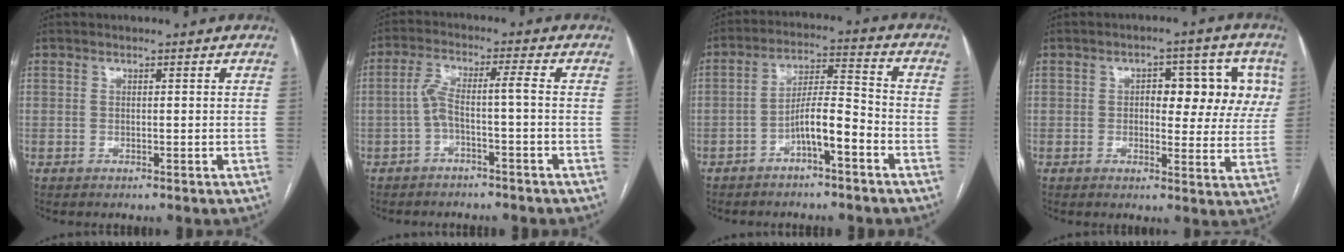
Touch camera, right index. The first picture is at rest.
{"total": 4.7, "force": [-1.6, -0.1, 4.4], "torque": [-0.092, 0.028, -0.024]}
{"total": 7.1, "force": [-3.6, 1.0, 6.1], "torque": [-0.110, 0.021, -0.059]}
{"total": 9.7, "force": [2.5, 4.8, 8.0], "torque": [-0.079, 0.025, 0.029]}